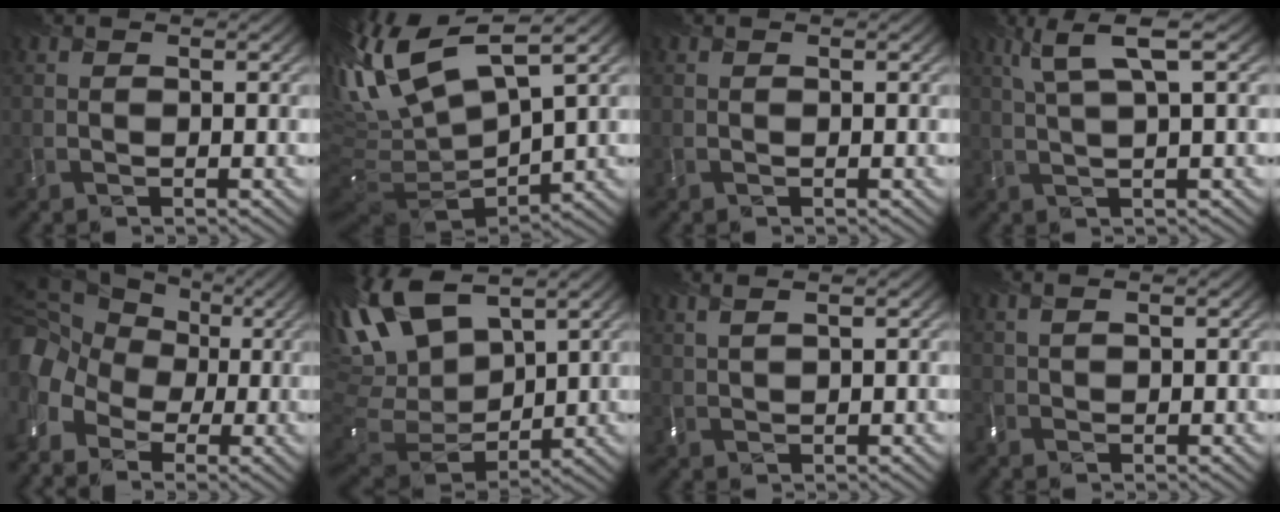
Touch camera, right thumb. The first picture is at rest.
{"total": 15.9, "force": [5.2, 6.5, 13.6], "torque": [-0.317, 0.004, 0.114]}
{"total": 0.0}
{"total": 5.2, "force": [2.0, 0.6, 4.8], "torque": [-0.094, 0.014, 0.043]}
{"total": 11.8, "force": [-2.3, 9.6, 6.5], "torque": [-0.171, -0.010, -0.057]}
{"total": 16.3, "force": [7.2, 8.2, 12.1], "torque": [-0.287, 0.035, 0.130]}
{"total": 3.3, "force": [2.2, 1.0, 2.1], "torque": [-0.030, 0.017, 0.023]}
{"total": 1.4, "force": [1.0, 0.2, 0.9], "torque": [-0.026, 0.008, 0.019]}